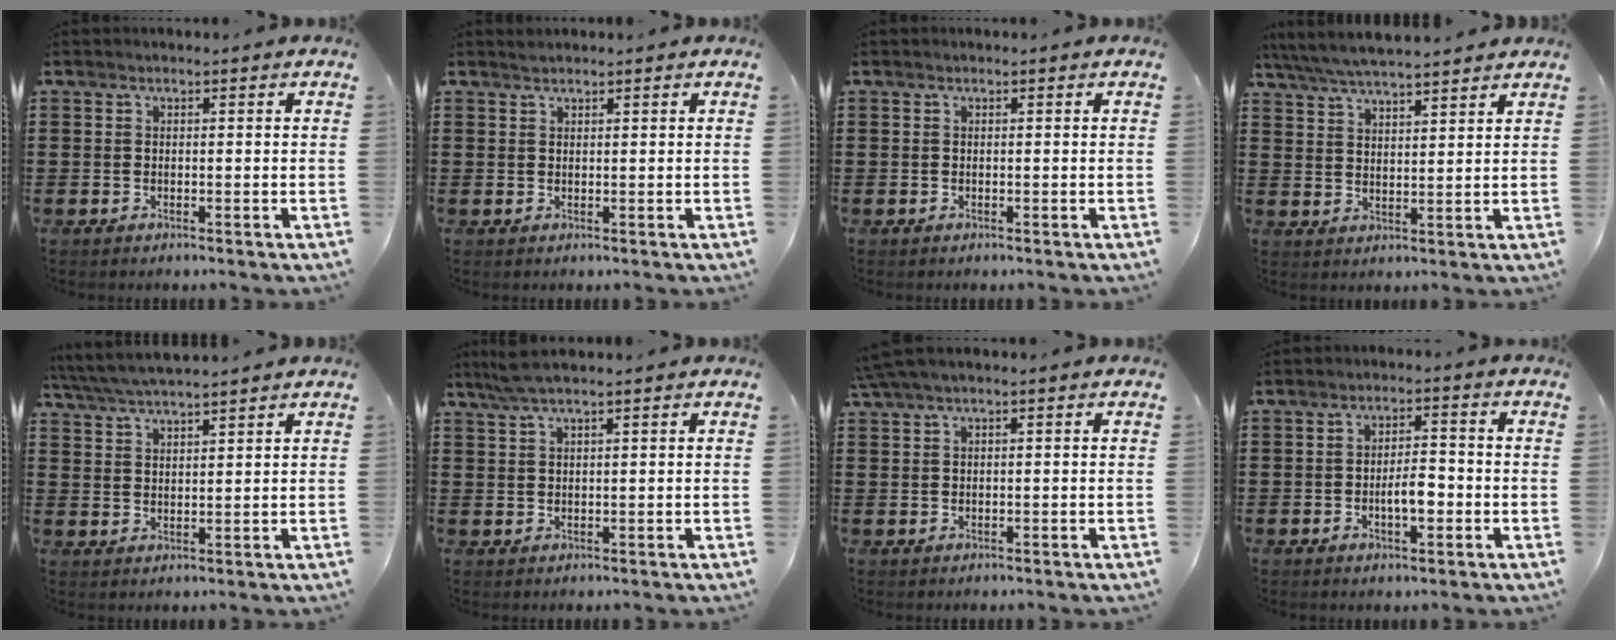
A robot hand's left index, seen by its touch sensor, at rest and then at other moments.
{"total": 0.9, "force": [0.9, 0.2, 0.1], "torque": [-0.004, 0.000, 0.018]}
{"total": 0.0}
{"total": 5.2, "force": [4.9, 0.2, 1.8], "torque": [-0.050, -0.018, 0.087]}
{"total": 4.4, "force": [4.2, -0.2, 1.5], "torque": [-0.041, -0.014, 0.074]}
{"total": 3.1, "force": [2.2, 0.2, 2.2], "torque": [-0.047, 0.003, 0.040]}
{"total": 1.4, "force": [0.7, 0.0, 1.3], "torque": [-0.024, 0.000, 0.013]}
{"total": 4.5, "force": [-1.1, 1.8, 3.9], "torque": [-0.062, 0.005, -0.024]}